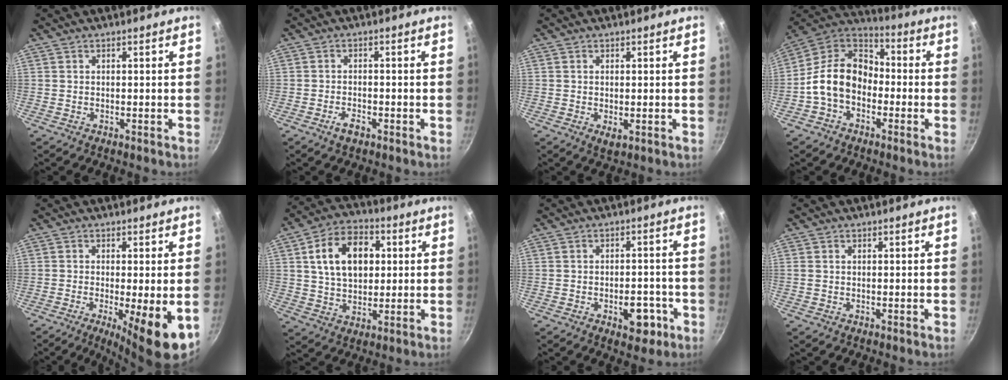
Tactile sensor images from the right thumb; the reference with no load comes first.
{"total": 2.7, "force": [-1.6, 1.2, 1.9], "torque": [-0.032, 0.013, -0.030]}
{"total": 2.1, "force": [-0.2, 1.0, 1.8], "torque": [-0.030, -0.008, -0.002]}
{"total": 14.1, "force": [-3.0, 10.3, 9.1], "torque": [-0.122, 0.047, -0.078]}
{"total": 9.8, "force": [-2.6, 1.7, 9.3], "torque": [-0.139, -0.011, -0.033]}
{"total": 14.3, "force": [3.1, 9.7, 10.1], "torque": [-0.137, 0.007, 0.047]}
{"total": 7.0, "force": [-2.8, 4.0, 5.0], "torque": [-0.038, 0.017, -0.031]}
{"total": 0.6, "force": [0.1, 0.5, 0.3], "torque": [-0.005, 0.003, 0.001]}